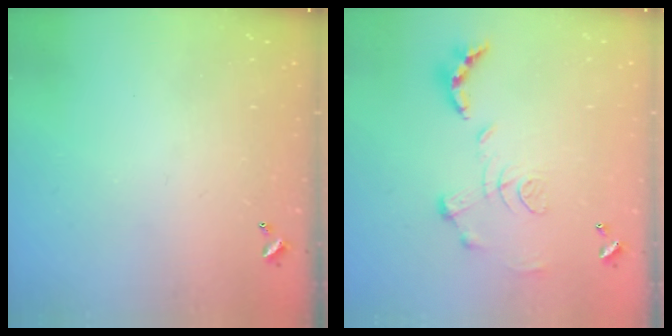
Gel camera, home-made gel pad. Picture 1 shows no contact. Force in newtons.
{"total": 1.2, "press": 0.4, "slide": 1.1}